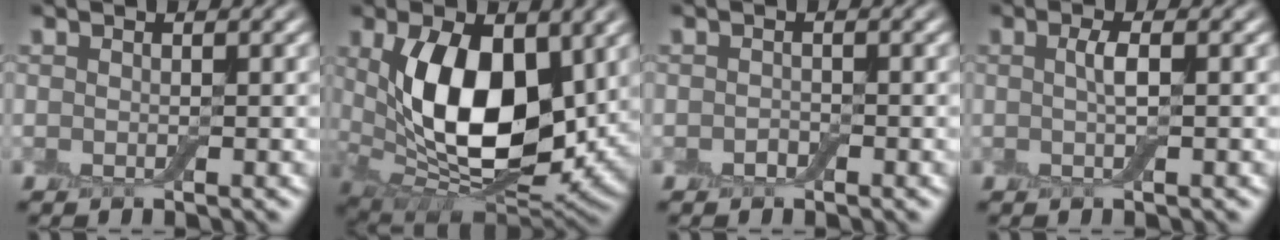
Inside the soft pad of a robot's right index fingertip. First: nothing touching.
{"total": 11.1, "force": [2.0, 6.2, 8.9], "torque": [-0.154, -0.011, 0.042]}
{"total": 0.6, "force": [-0.4, 0.5, -0.1], "torque": [0.001, 0.003, -0.006]}
{"total": 1.3, "force": [0.1, 0.3, 1.3], "torque": [-0.026, 0.002, 0.002]}